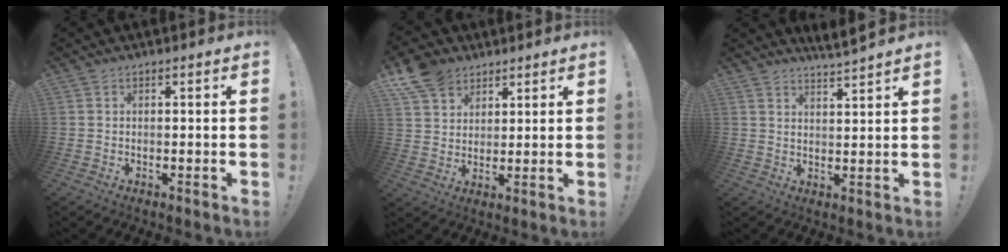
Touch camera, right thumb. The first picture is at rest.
{"total": 9.4, "force": [6.3, 6.5, 2.9], "torque": [-0.059, -0.033, 0.127]}
{"total": 4.8, "force": [4.4, -0.3, 1.8], "torque": [-0.023, -0.032, 0.075]}